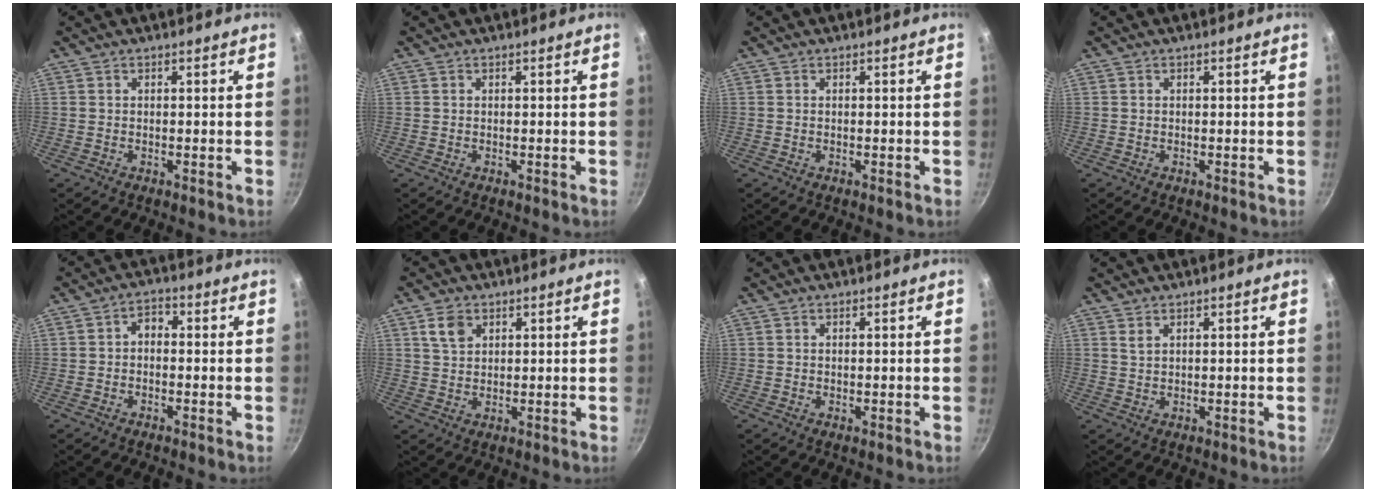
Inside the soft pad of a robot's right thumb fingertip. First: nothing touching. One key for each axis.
{"total": 0.0}
{"total": 0.0}
{"total": 0.0}
{"total": 2.8, "fx": -0.6, "fy": 2.0, "fz": 1.9, "tx": -0.027, "ty": 0.016, "tz": -0.018}
{"total": 4.4, "fx": 2.0, "fy": 3.0, "fz": 2.4, "tx": -0.031, "ty": -0.001, "tz": 0.040}
{"total": 0.0}
{"total": 1.3, "fx": 0.9, "fy": 0.5, "fz": 0.7, "tx": -0.015, "ty": -0.005, "tz": 0.018}